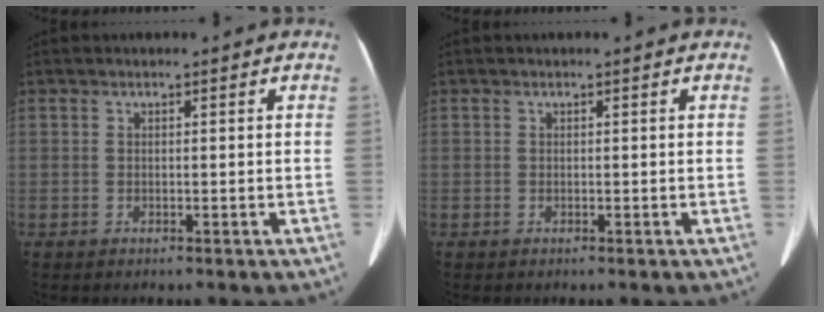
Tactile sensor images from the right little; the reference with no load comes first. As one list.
[{"total": 0.0}]